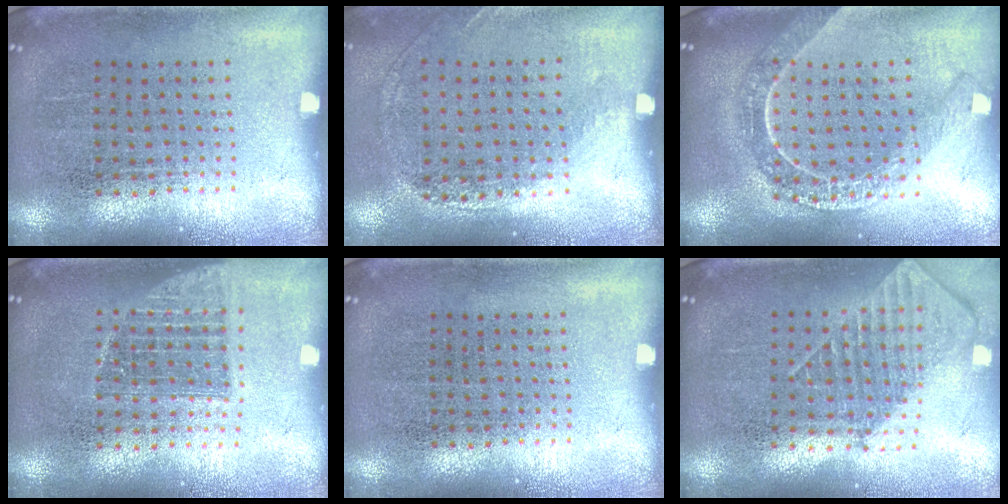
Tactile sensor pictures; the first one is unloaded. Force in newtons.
{"total": 1.2, "press": 1.0, "slide": 0.8}
{"total": 2.2, "press": 1.9, "slide": 1.1}
{"total": 1.3, "press": 1.1, "slide": 0.7}
{"total": 0.0}
{"total": 1.9, "press": 1.5, "slide": 1.2}